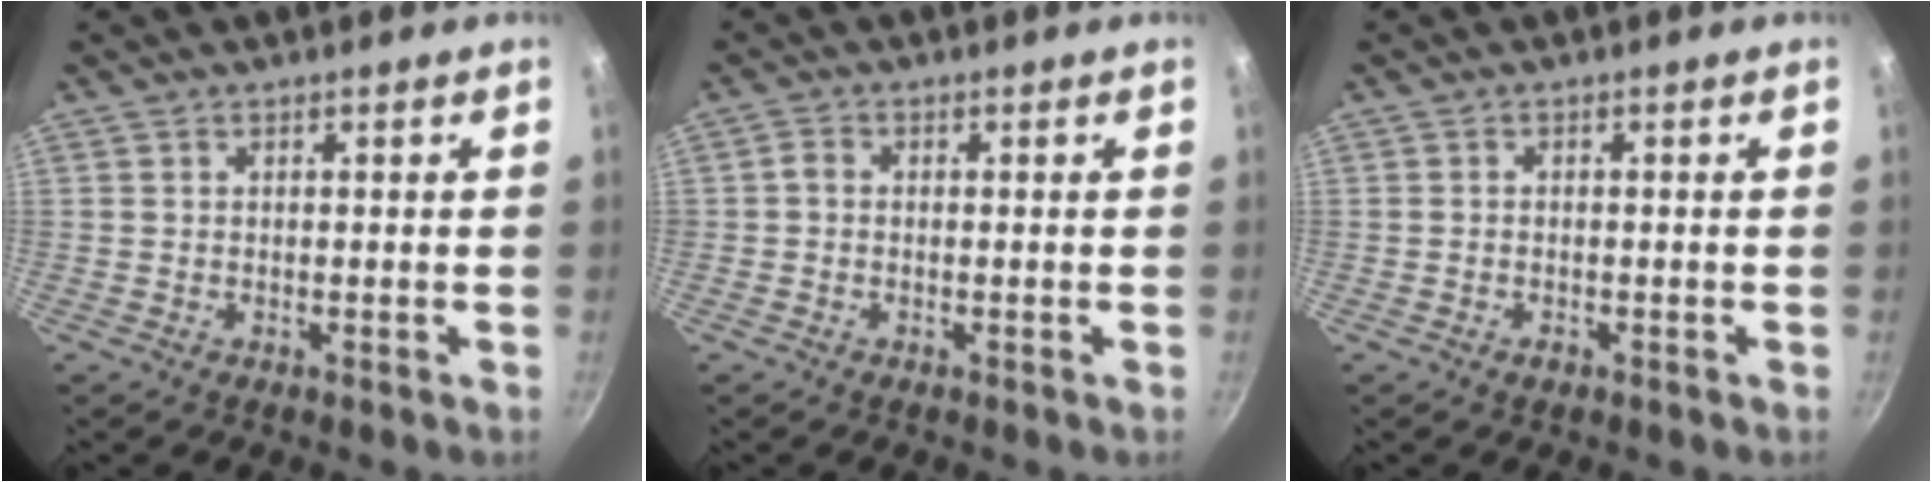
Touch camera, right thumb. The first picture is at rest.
{"total": 1.3, "force": [-0.2, 1.1, 0.7], "torque": [-0.016, 0.008, -0.007]}
{"total": 1.2, "force": [-0.7, 0.7, 0.7], "torque": [-0.014, 0.004, -0.013]}